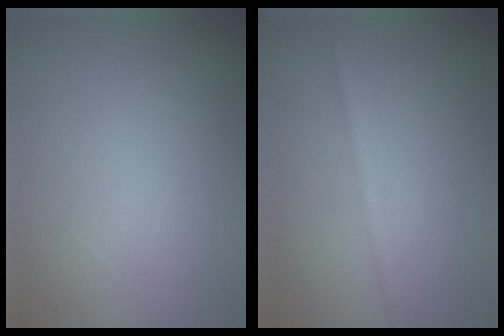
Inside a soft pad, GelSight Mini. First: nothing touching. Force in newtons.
{"total": 1.6, "press": 1.6, "slide": 0.0}